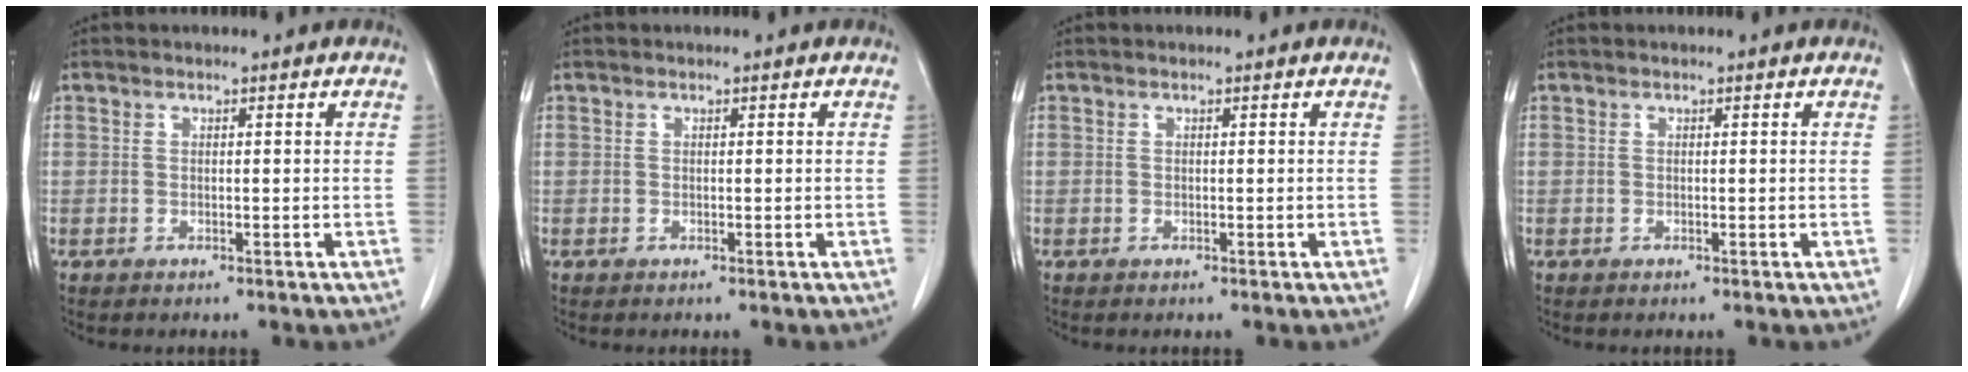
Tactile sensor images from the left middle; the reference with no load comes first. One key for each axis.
{"total": 0.0}
{"total": 0.0}
{"total": 0.0}